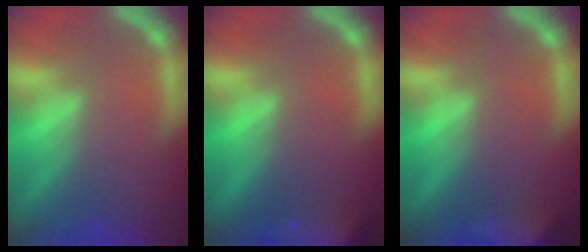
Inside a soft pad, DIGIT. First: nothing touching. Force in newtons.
{"total": 9.5}
{"total": 7.4}